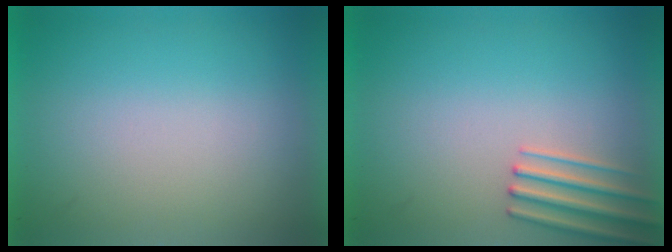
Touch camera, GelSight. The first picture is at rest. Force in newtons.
{"total": 2.5}